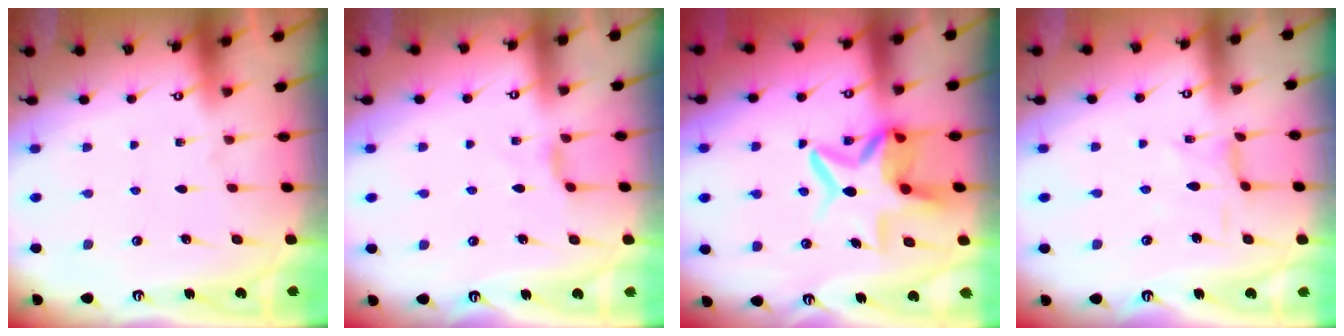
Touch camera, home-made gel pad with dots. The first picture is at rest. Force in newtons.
{"total": 2.8, "press": 2.8, "slide": 0.6}
{"total": 10.1, "press": 10.0, "slide": 1.2}
{"total": 1.3, "press": 1.2, "slide": 0.1}